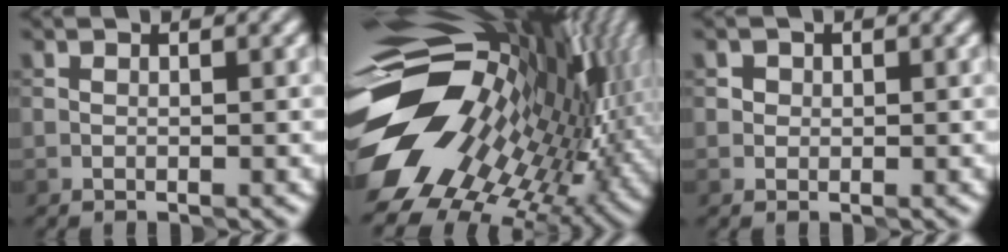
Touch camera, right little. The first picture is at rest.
{"total": 19.2, "force": [0.3, 11.0, 15.7], "torque": [-0.285, -0.027, 0.005]}
{"total": 1.3, "force": [0.6, 1.1, 0.5], "torque": [0.003, 0.005, 0.006]}